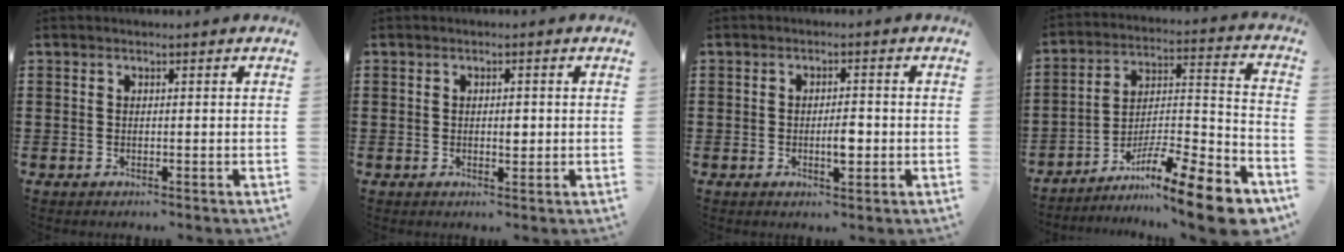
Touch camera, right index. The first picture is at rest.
{"total": 1.8, "force": [0.0, 0.7, 1.7], "torque": [-0.032, 0.001, 0.000]}
{"total": 3.4, "force": [-0.6, 1.2, 3.2], "torque": [-0.057, 0.002, -0.010]}
{"total": 13.0, "force": [-10.0, 1.6, 8.2], "torque": [-0.114, 0.025, -0.184]}